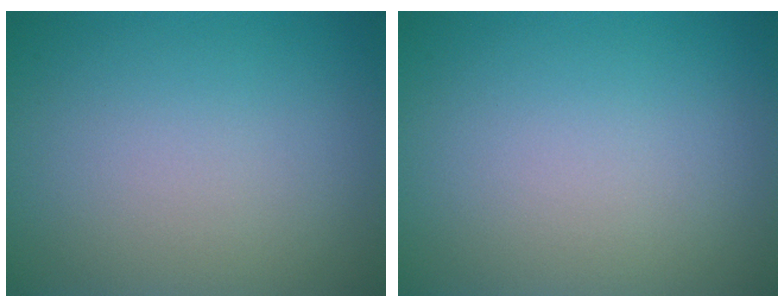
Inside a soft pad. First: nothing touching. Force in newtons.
{"total": 0.0}